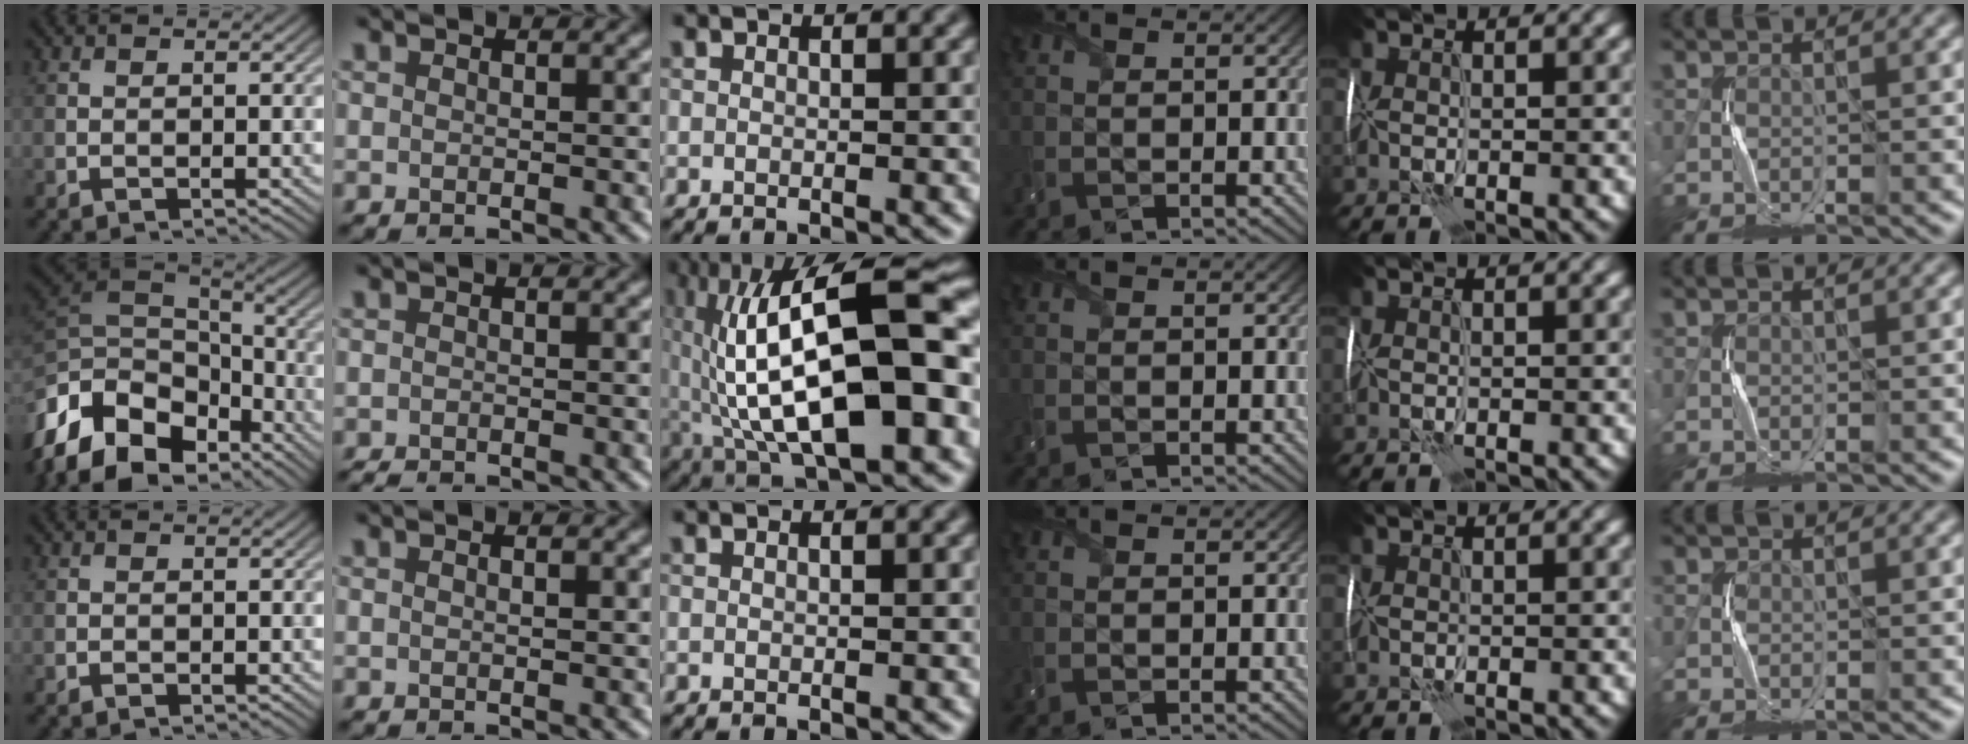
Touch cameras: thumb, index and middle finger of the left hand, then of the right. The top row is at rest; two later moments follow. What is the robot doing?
{"motion": "wrap", "object": "receipt paper"}